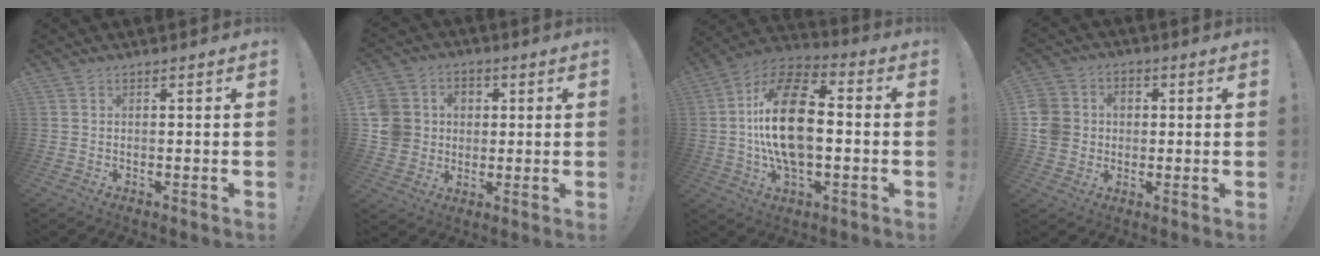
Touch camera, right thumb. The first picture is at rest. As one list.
[{"total": 11.2, "force": [0.5, 10.6, 3.6], "torque": [-0.059, 0.004, 0.016]}, {"total": 20.5, "force": [-0.4, 11.4, 17.0], "torque": [-0.308, 0.014, -0.010]}, {"total": 9.6, "force": [-0.7, 8.9, 3.4], "torque": [-0.054, 0.011, -0.010]}]